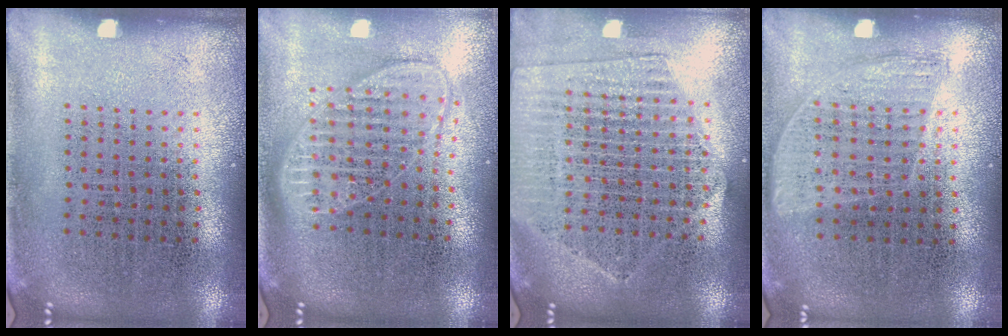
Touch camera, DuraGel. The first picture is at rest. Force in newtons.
{"total": 1.9, "press": 1.6, "slide": 1.1}
{"total": 2.0, "press": 1.8, "slide": 0.9}
{"total": 0.9, "press": 0.8, "slide": 0.4}